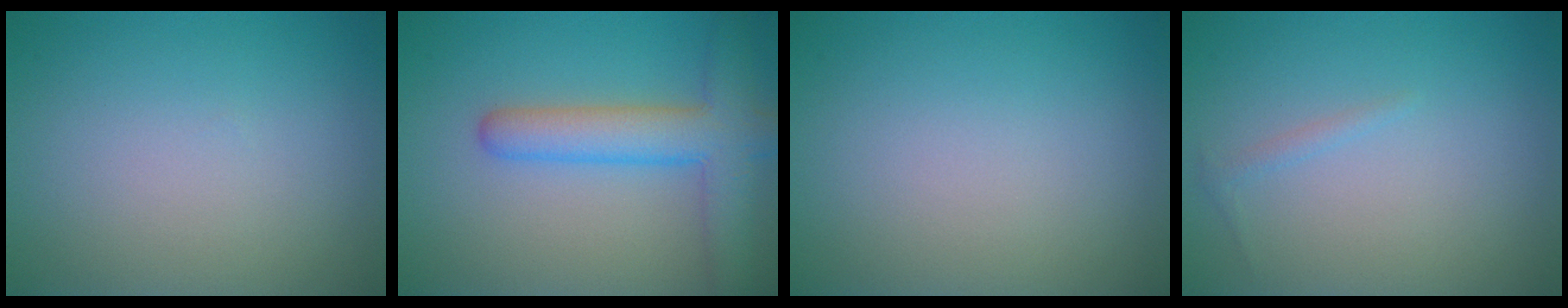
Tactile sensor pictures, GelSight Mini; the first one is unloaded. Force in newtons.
{"total": 5.8, "press": 5.8, "slide": 0.3}
{"total": 0.0}
{"total": 0.6, "press": 0.6, "slide": 0.1}